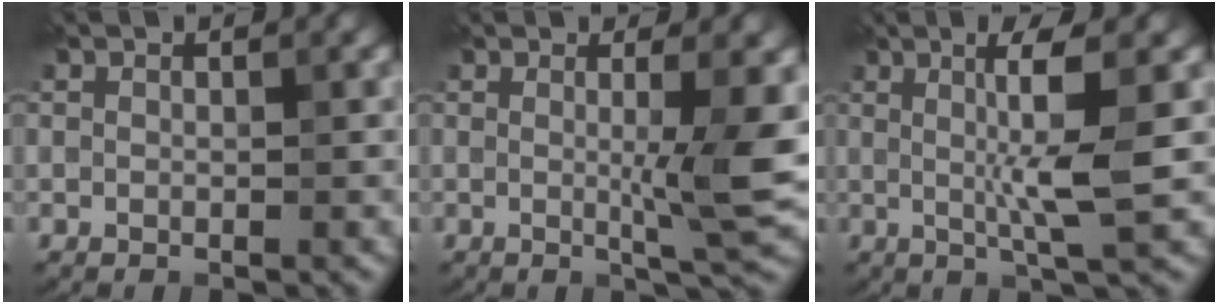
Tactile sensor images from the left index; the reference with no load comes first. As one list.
[{"total": 5.5, "force": [0.2, 0.8, 5.4], "torque": [-0.078, -0.009, 0.003]}, {"total": 5.7, "force": [0.8, 0.7, 5.6], "torque": [-0.092, -0.003, 0.013]}]